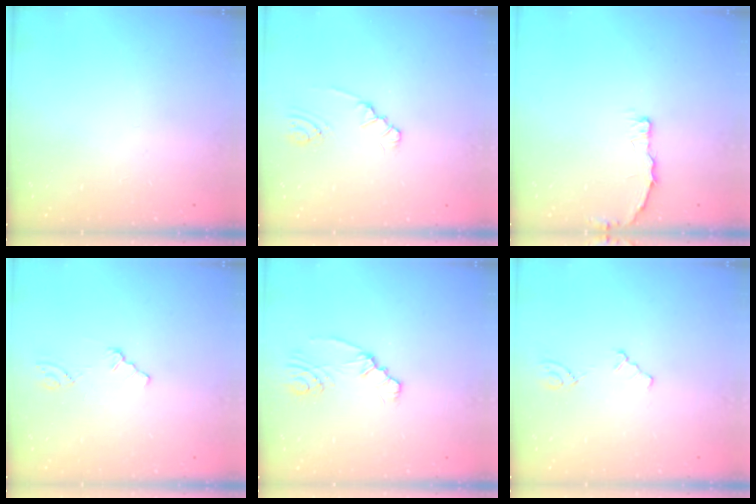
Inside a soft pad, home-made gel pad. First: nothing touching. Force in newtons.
{"total": 1.7, "press": 1.6, "slide": 0.3}
{"total": 2.9, "press": 2.9, "slide": 0.3}
{"total": 0.0}
{"total": 2.3, "press": 2.3, "slide": 0.5}
{"total": 1.5, "press": 1.5, "slide": 0.3}